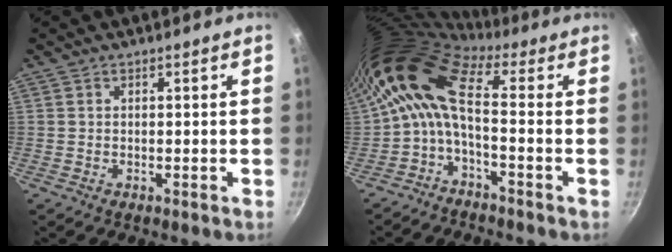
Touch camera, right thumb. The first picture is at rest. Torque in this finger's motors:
{"motor_torque": [-0.90, 2.22, 2.15, 0.00, 0.77]}